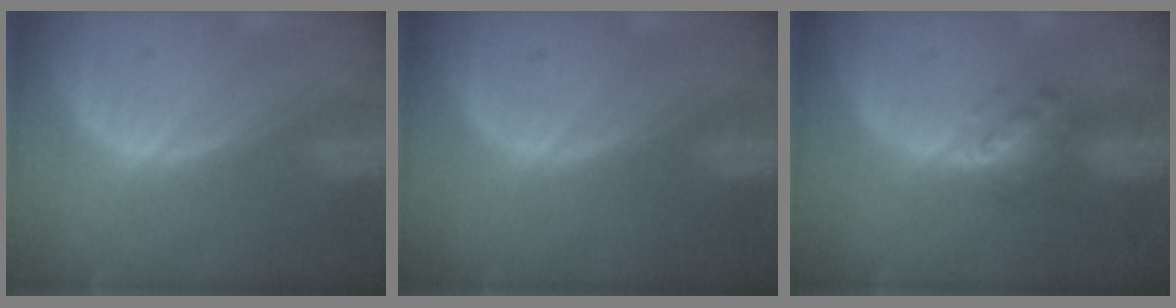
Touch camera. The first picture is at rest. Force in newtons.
{"total": 0.0}
{"total": 4.8, "press": 4.3, "slide": 2.1}